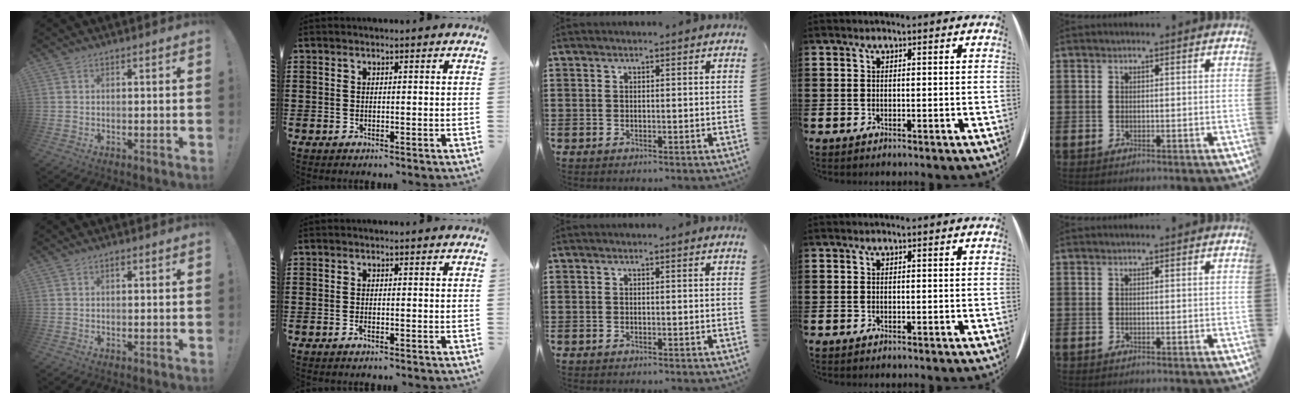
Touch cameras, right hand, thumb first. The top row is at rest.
{"thumb": {"total": 0.6, "force": [0.3, 0.4, 0.3], "torque": [-0.004, 0.001, 0.004]}, "index": {"total": 0.7, "force": [-0.5, 0.2, 0.4], "torque": [-0.011, -0.003, -0.008]}}